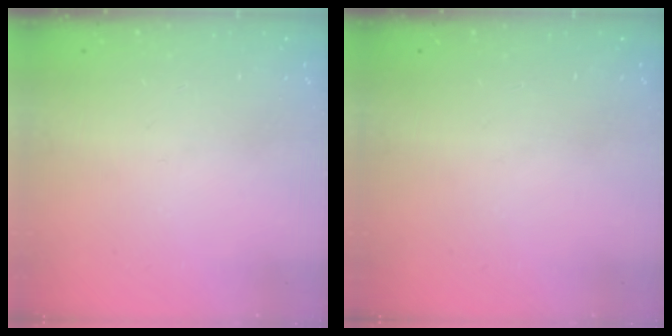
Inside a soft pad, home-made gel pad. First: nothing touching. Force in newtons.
{"total": 0.0}